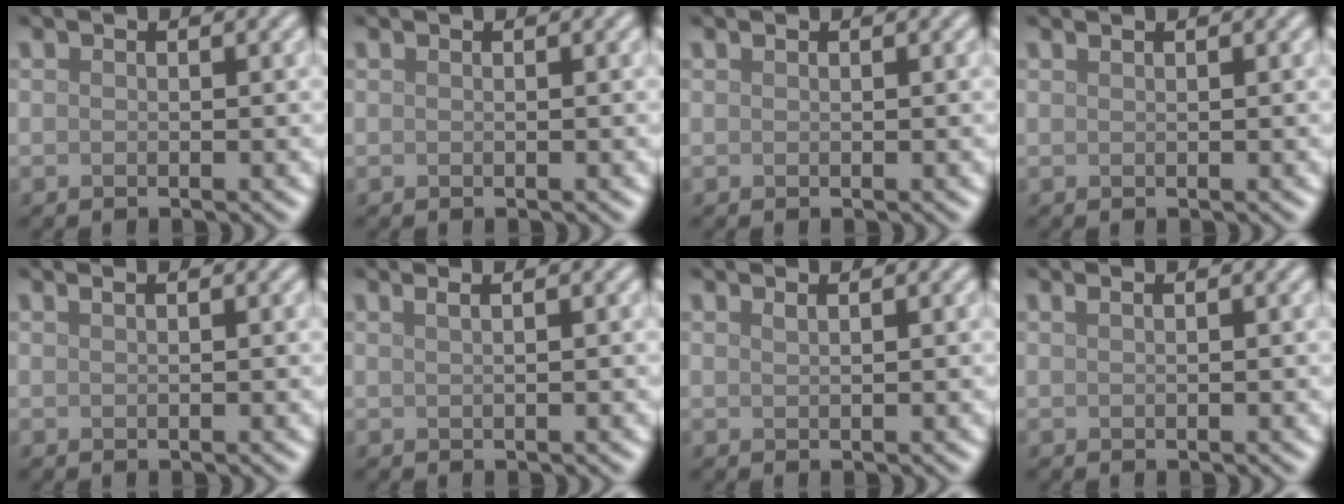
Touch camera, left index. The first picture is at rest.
{"total": 0.0}
{"total": 0.0}
{"total": 0.5, "force": [0.4, 0.2, 0.3], "torque": [-0.003, 0.000, 0.006]}
{"total": 1.3, "force": [0.8, 0.6, 0.8], "torque": [-0.004, -0.002, 0.003]}
{"total": 2.6, "force": [1.5, 1.3, 1.7], "torque": [-0.003, 0.011, -0.009]}
{"total": 0.9, "force": [0.6, 0.4, 0.5], "torque": [-0.001, 0.000, 0.008]}
{"total": 0.9, "force": [0.5, 0.4, 0.6], "torque": [-0.006, -0.001, 0.006]}